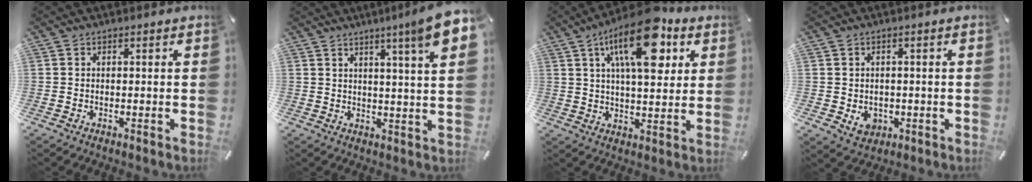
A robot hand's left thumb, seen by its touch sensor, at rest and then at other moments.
{"total": 11.0, "force": [5.9, 0.2, 9.3], "torque": [-0.135, -0.037, 0.088]}
{"total": 18.7, "force": [8.7, 8.1, 14.4], "torque": [-0.221, -0.022, 0.138]}
{"total": 4.1, "force": [-0.8, 3.7, 1.6], "torque": [-0.017, -0.001, -0.014]}